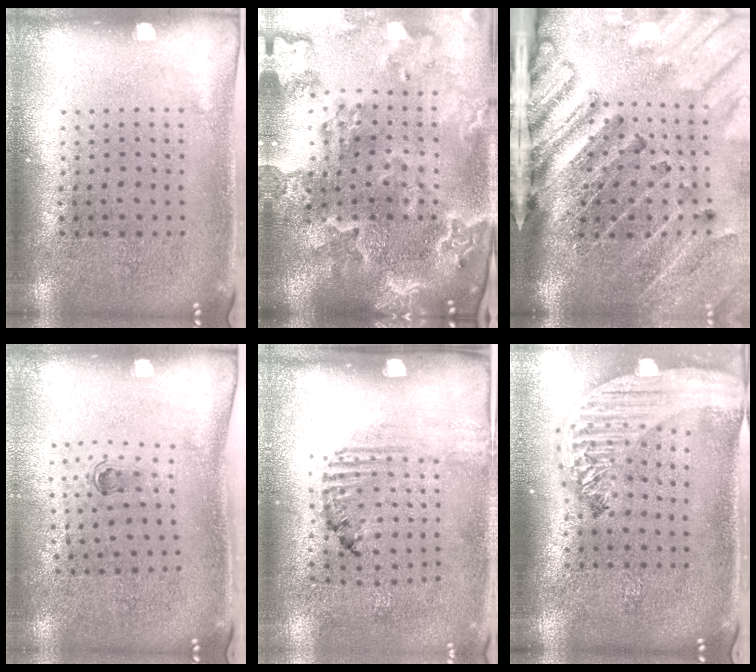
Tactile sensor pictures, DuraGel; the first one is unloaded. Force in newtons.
{"total": 3.6, "press": 3.2, "slide": 1.8}
{"total": 4.7, "press": 3.4, "slide": 3.2}
{"total": 0.6, "press": 0.3, "slide": 0.5}
{"total": 1.8, "press": 1.0, "slide": 1.5}
{"total": 2.7, "press": 2.2, "slide": 1.5}